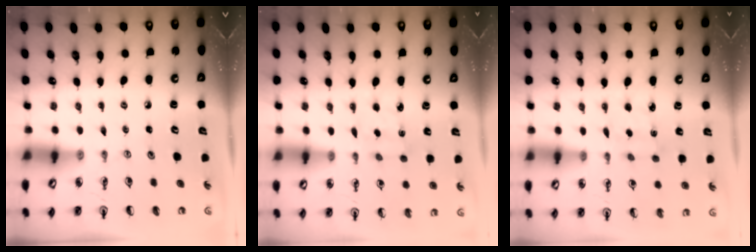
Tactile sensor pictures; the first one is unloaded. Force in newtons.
{"total": 1.8, "press": 1.7, "slide": 0.7}
{"total": 1.9, "press": 1.7, "slide": 0.8}